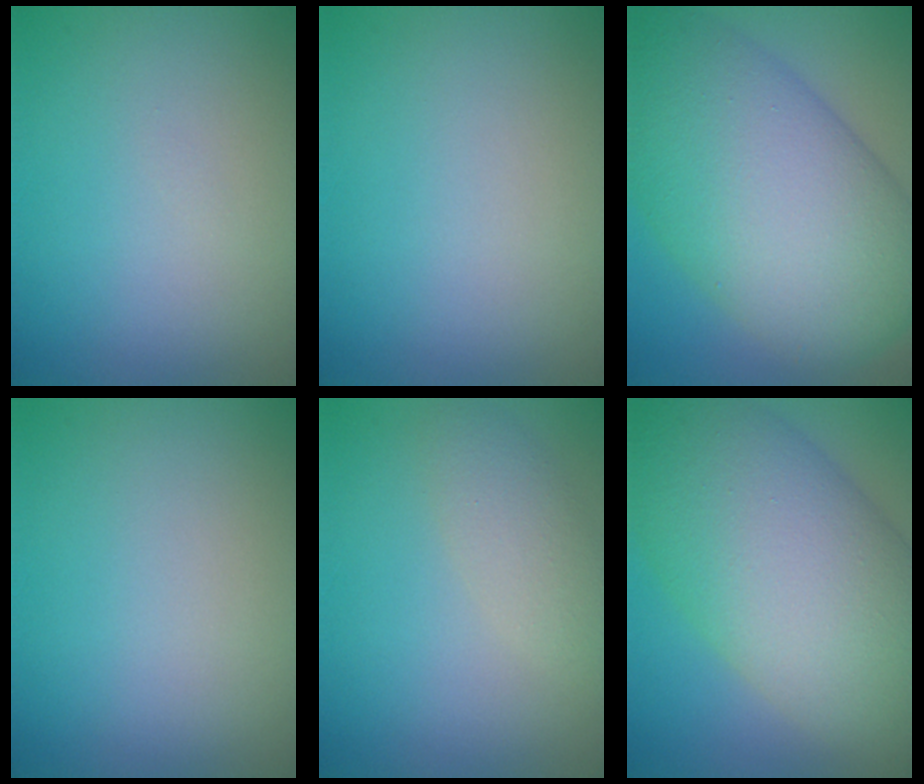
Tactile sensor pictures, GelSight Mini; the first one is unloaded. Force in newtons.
{"total": 0.0}
{"total": 15.1, "press": 15.1, "slide": 0.2}
{"total": 0.0}
{"total": 2.8, "press": 2.8, "slide": 0.2}
{"total": 15.6, "press": 15.6, "slide": 0.3}